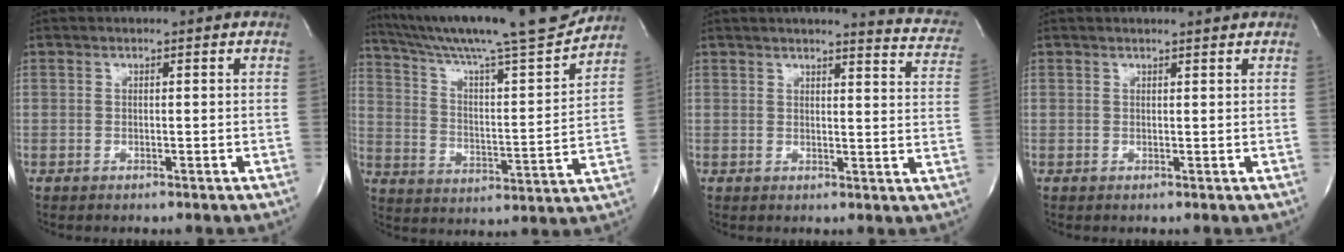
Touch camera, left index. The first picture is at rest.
{"total": 20.7, "force": [18.4, -0.3, 9.4], "torque": [-0.164, -0.030, 0.279]}
{"total": 10.3, "force": [9.3, 1.4, 4.1], "torque": [-0.031, -0.039, 0.074]}
{"total": 1.4, "force": [1.4, -0.1, 0.4], "torque": [-0.006, 0.000, 0.012]}